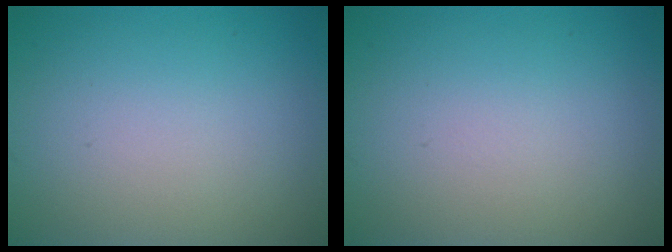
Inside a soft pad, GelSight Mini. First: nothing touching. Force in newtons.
{"total": 0.0}